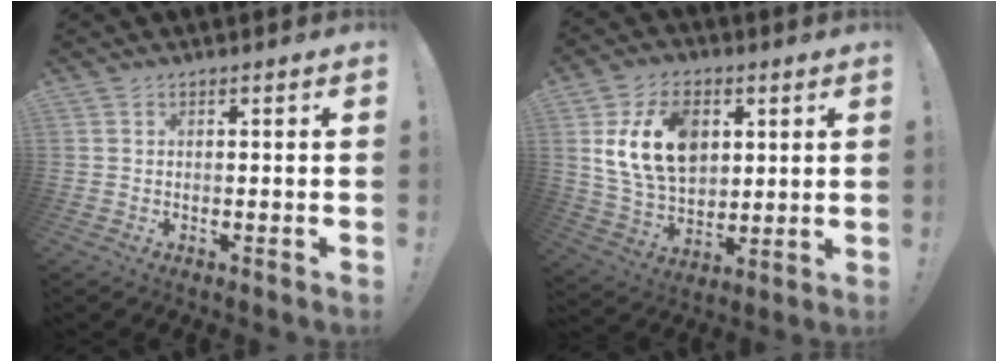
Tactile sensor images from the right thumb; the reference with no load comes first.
{"total": 17.5, "force": [5.1, 12.3, 11.3], "torque": [-0.195, -0.014, 0.096]}